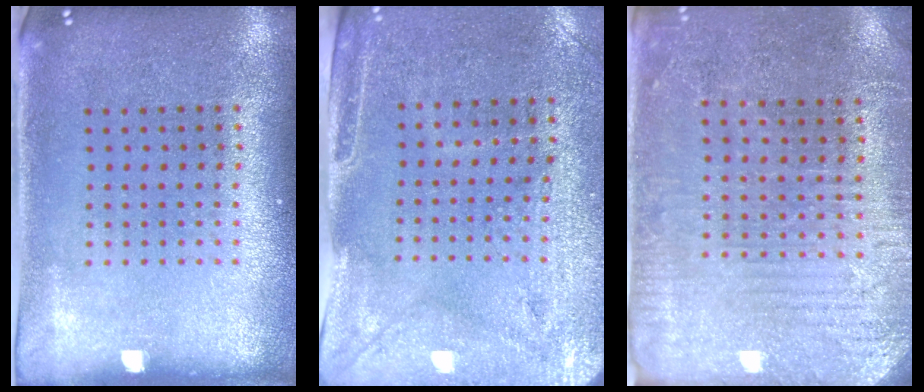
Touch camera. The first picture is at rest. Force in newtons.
{"total": 3.0, "press": 2.5, "slide": 1.5}
{"total": 2.9, "press": 2.8, "slide": 0.6}